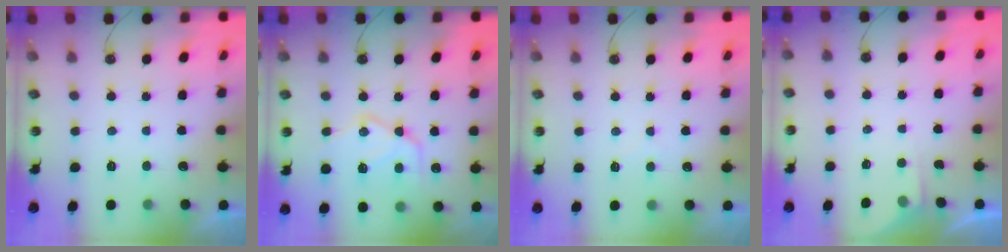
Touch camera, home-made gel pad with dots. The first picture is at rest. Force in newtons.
{"total": 15.3, "press": 15.2, "slide": 0.9}
{"total": 2.7, "press": 2.7, "slide": 0.3}
{"total": 3.0, "press": 2.9, "slide": 0.5}